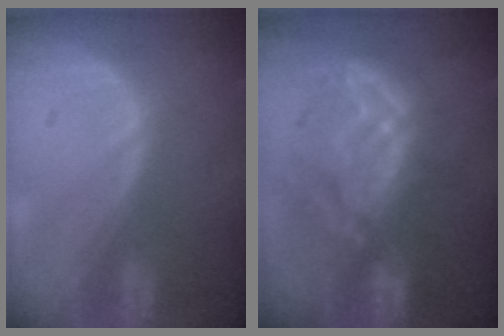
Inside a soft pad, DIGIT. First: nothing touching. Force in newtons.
{"total": 10.7, "press": 10.2, "slide": 3.5}